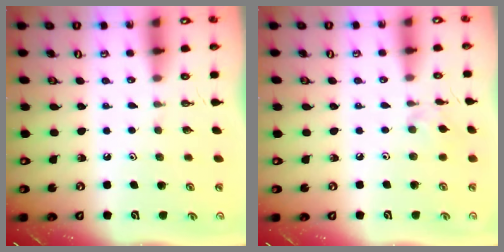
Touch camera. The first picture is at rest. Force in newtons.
{"total": 2.4, "press": 2.3, "slide": 0.5}